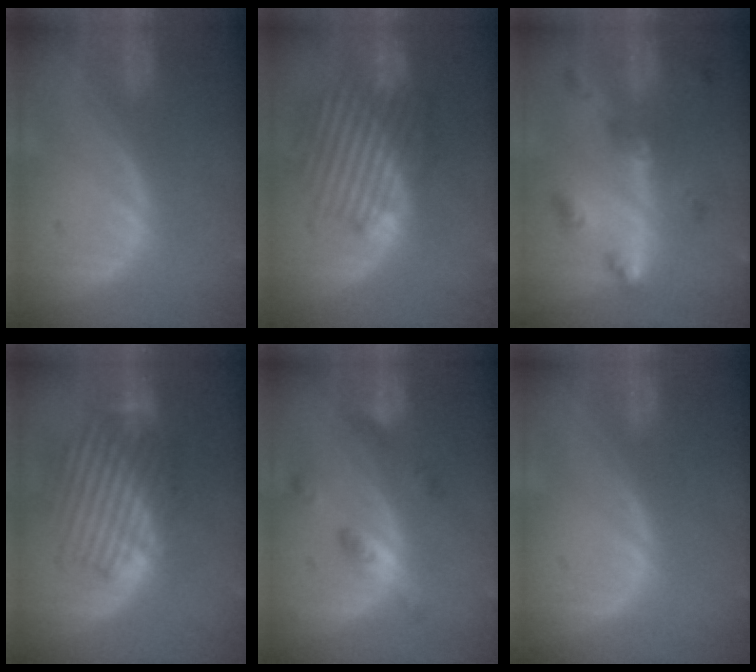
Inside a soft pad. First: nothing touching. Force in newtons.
{"total": 9.3, "press": 9.2, "slide": 1.7}
{"total": 6.7, "press": 5.9, "slide": 3.3}
{"total": 8.9, "press": 8.6, "slide": 2.4}
{"total": 5.2, "press": 4.7, "slide": 2.2}
{"total": 0.0}